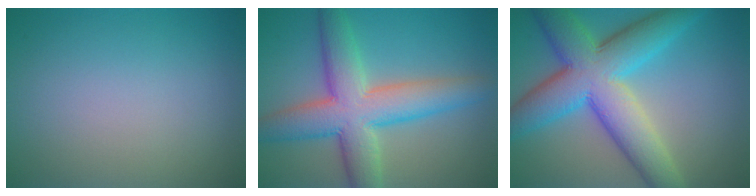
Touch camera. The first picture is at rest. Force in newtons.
{"total": 8.5, "press": 8.5, "slide": 0.2}
{"total": 11.0, "press": 11.0, "slide": 0.4}